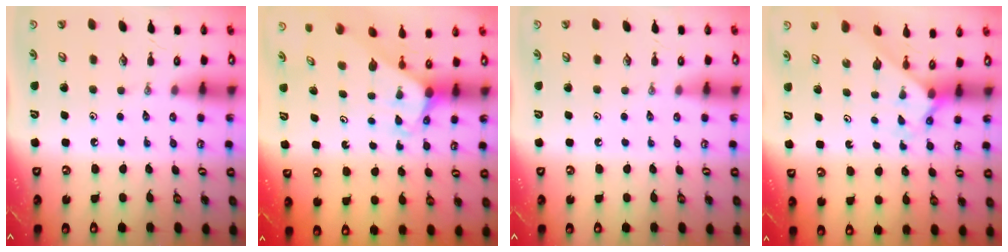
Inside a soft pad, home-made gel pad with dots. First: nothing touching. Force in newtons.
{"total": 2.1, "press": 2.1, "slide": 0.2}
{"total": 0.0}
{"total": 2.2, "press": 2.2, "slide": 0.2}